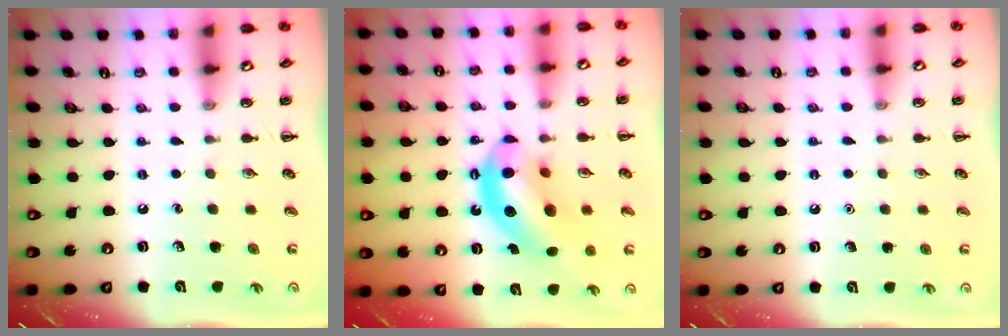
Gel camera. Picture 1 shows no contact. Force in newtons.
{"total": 13.3, "press": 12.8, "slide": 3.7}
{"total": 1.6, "press": 1.5, "slide": 0.1}